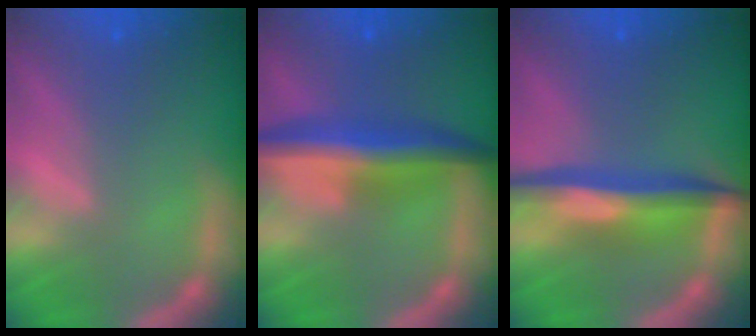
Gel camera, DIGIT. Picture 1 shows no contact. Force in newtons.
{"total": 6.5}
{"total": 6.6}